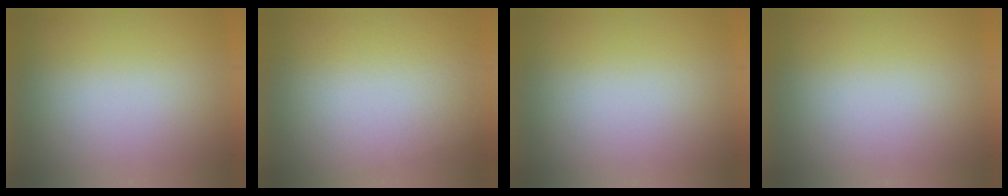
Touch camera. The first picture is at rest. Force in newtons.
{"total": 3.0}
{"total": 0.0}
{"total": 0.0}